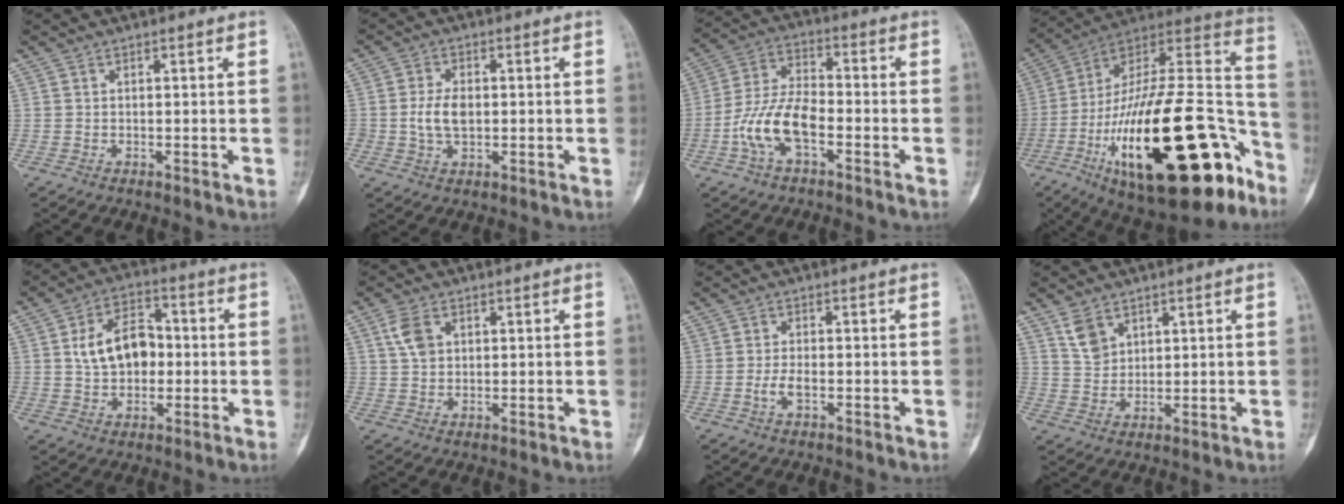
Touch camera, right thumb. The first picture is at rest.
{"total": 5.5, "force": [-0.4, 3.3, 4.3], "torque": [-0.083, 0.005, -0.006]}
{"total": 11.0, "force": [-3.8, 5.4, 8.9], "torque": [-0.180, 0.036, -0.077]}
{"total": 37.7, "force": [-15.8, 14.6, 31.0], "torque": [-0.449, 0.065, -0.249]}
{"total": 11.4, "force": [0.6, 7.7, 8.3], "torque": [-0.116, 0.020, 0.006]}
{"total": 4.6, "force": [1.7, 3.1, 3.0], "torque": [-0.051, 0.003, 0.034]}
{"total": 2.6, "force": [-0.8, 1.1, 2.2], "torque": [-0.049, 0.006, -0.015]}
{"total": 4.6, "force": [2.9, 2.9, 2.0], "torque": [-0.020, -0.017, 0.064]}